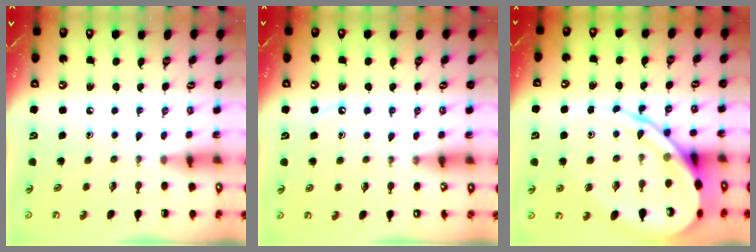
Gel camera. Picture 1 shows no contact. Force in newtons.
{"total": 4.3, "press": 4.3, "slide": 0.4}
{"total": 17.4, "press": 17.4, "slide": 1.6}